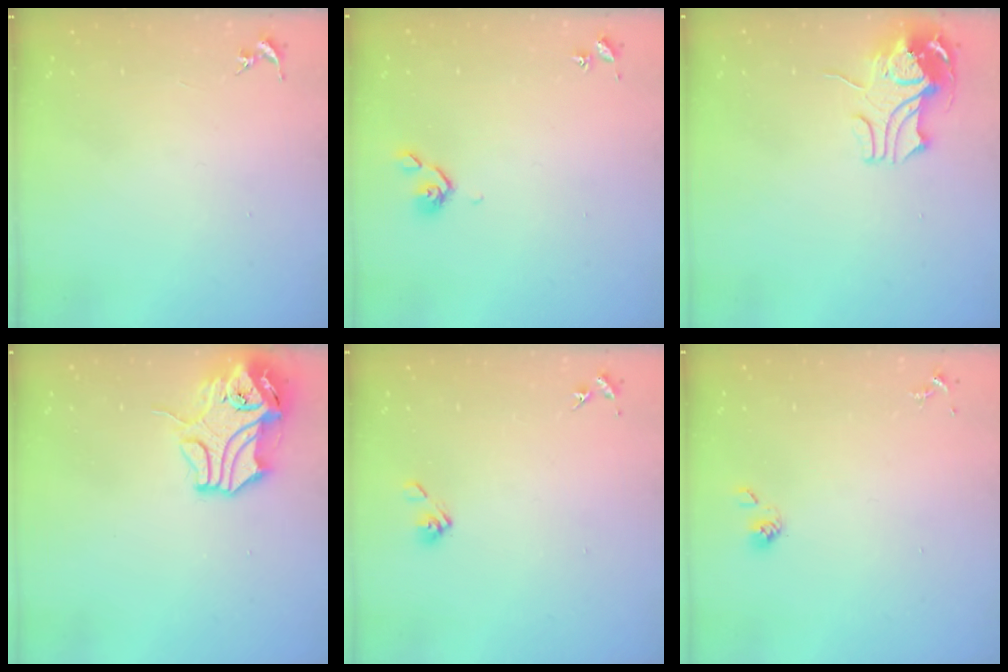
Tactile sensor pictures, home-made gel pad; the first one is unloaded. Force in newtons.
{"total": 4.7, "press": 4.6, "slide": 1.2}
{"total": 10.8, "press": 10.7, "slide": 1.3}
{"total": 12.0, "press": 11.9, "slide": 1.6}
{"total": 5.6, "press": 5.1, "slide": 2.3}
{"total": 4.8, "press": 4.2, "slide": 2.2}